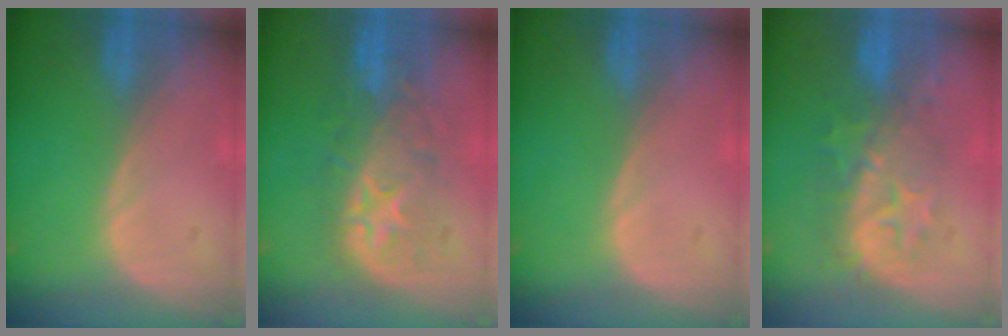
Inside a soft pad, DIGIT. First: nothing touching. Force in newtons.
{"total": 9.0, "press": 8.7, "slide": 2.3}
{"total": 0.0}
{"total": 8.4, "press": 8.2, "slide": 1.6}